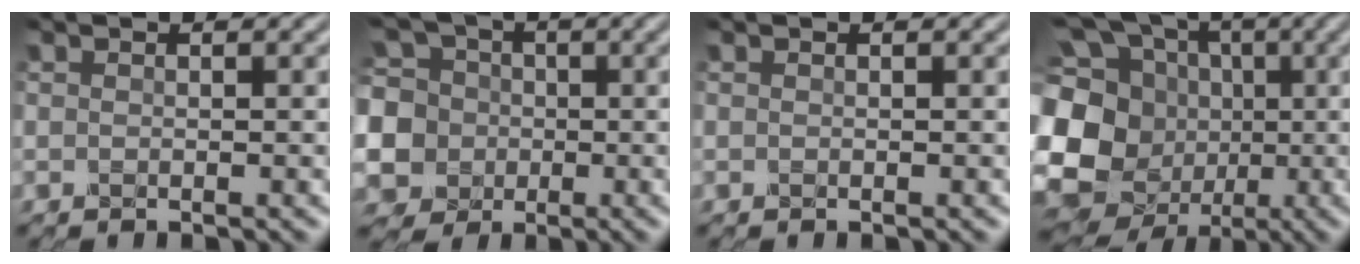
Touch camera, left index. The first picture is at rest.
{"total": 12.0, "force": [-0.6, 11.3, 4.2], "torque": [-0.138, 0.020, -0.039]}
{"total": 0.0}
{"total": 20.1, "force": [-3.0, 17.9, 8.7], "torque": [-0.229, 0.012, -0.086]}